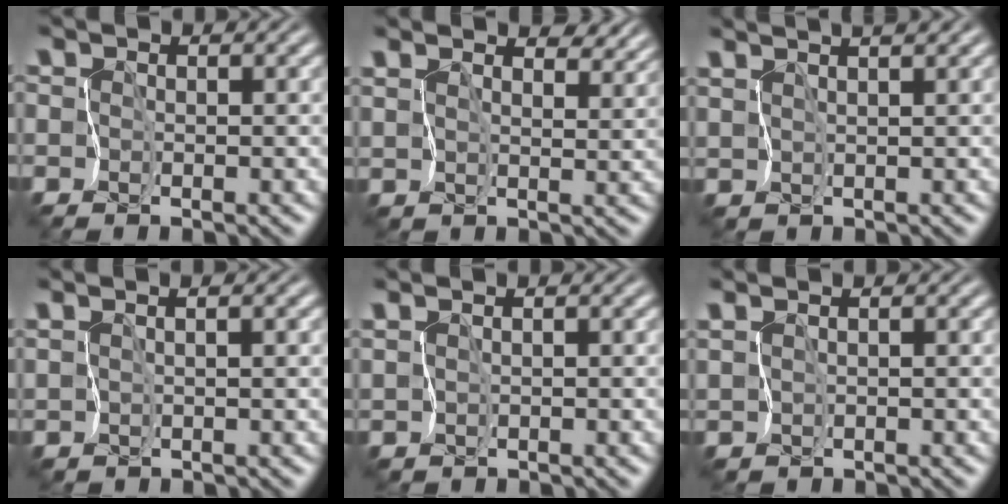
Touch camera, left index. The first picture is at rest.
{"total": 6.2, "force": [5.2, 2.3, 2.6], "torque": [-0.054, 0.004, 0.076]}
{"total": 3.9, "force": [3.3, 0.4, 1.9], "torque": [-0.035, 0.021, 0.048]}
{"total": 1.5, "force": [1.2, -0.1, 0.9], "torque": [-0.013, 0.004, 0.021]}
{"total": 0.7, "force": [0.7, -0.2, 0.0], "torque": [-0.002, 0.003, 0.016]}
{"total": 0.9, "force": [0.9, -0.3, 0.1], "torque": [-0.004, 0.006, 0.022]}